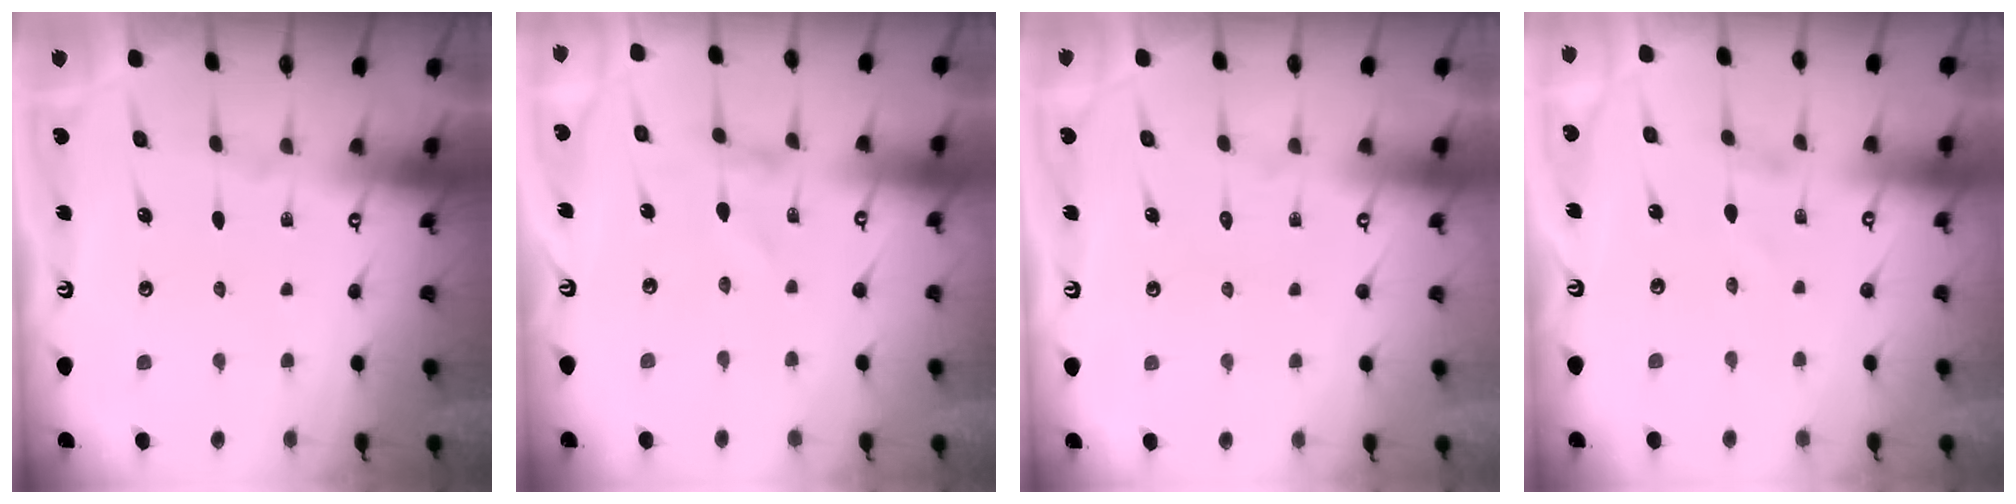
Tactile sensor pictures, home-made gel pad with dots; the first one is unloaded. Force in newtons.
{"total": 0.6, "press": 0.6, "slide": 0.1}
{"total": 1.6, "press": 1.6, "slide": 0.2}
{"total": 1.5, "press": 1.5, "slide": 0.1}